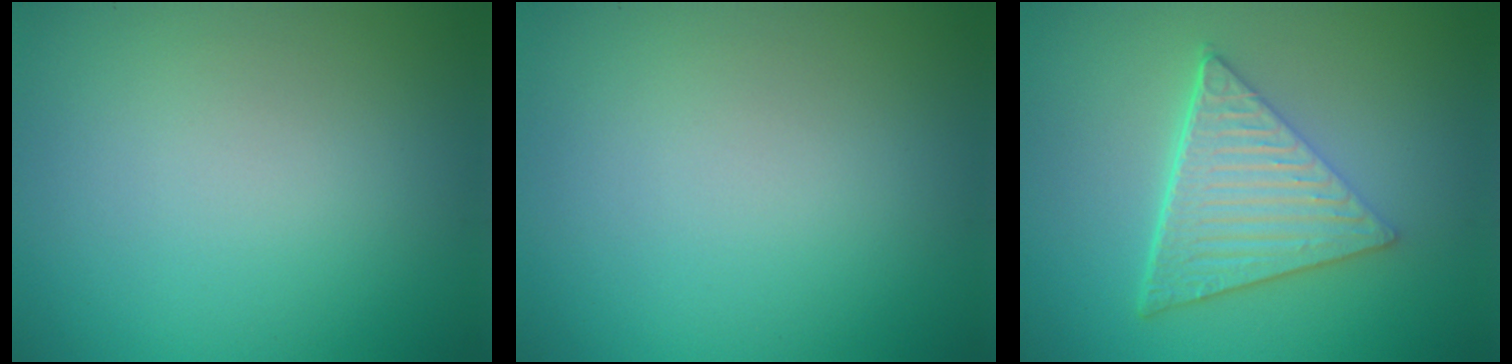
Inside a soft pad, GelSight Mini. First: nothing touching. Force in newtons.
{"total": 0.0}
{"total": 6.6, "press": 4.6, "slide": 4.8}